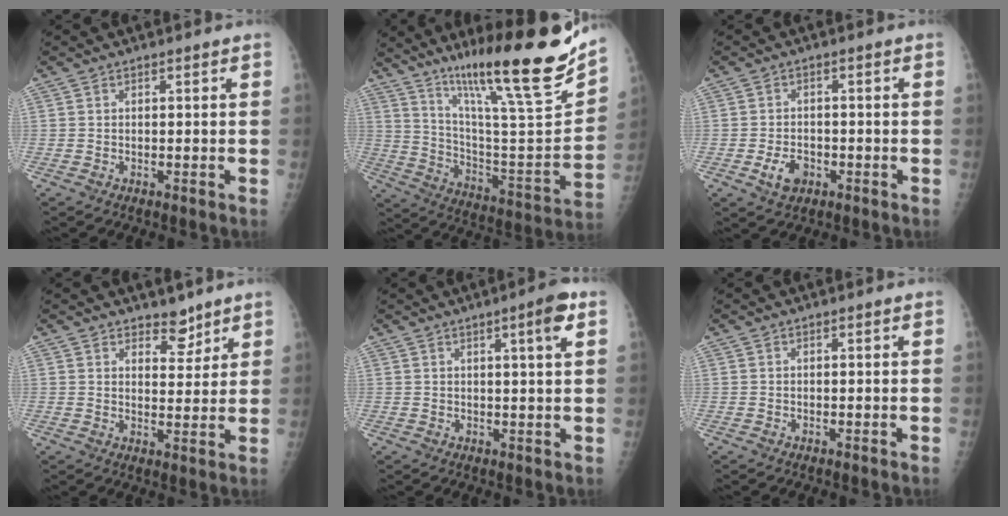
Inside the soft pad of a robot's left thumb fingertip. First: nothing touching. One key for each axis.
{"total": 26.4, "fx": 19.2, "fy": 2.3, "fz": 17.9, "tx": -0.258, "ty": -0.101, "tz": 0.315}
{"total": 4.4, "fx": -1.7, "fy": 3.1, "fz": 2.6, "tx": -0.036, "ty": 0.006, "tz": -0.027}
{"total": 4.5, "fx": 3.6, "fy": 2.3, "fz": 1.5, "tx": 0.004, "ty": -0.027, "tz": 0.056}
{"total": 4.6, "fx": 2.1, "fy": 0.2, "fz": 4.1, "tx": -0.058, "ty": -0.009, "tz": 0.029}
{"total": 0.0}